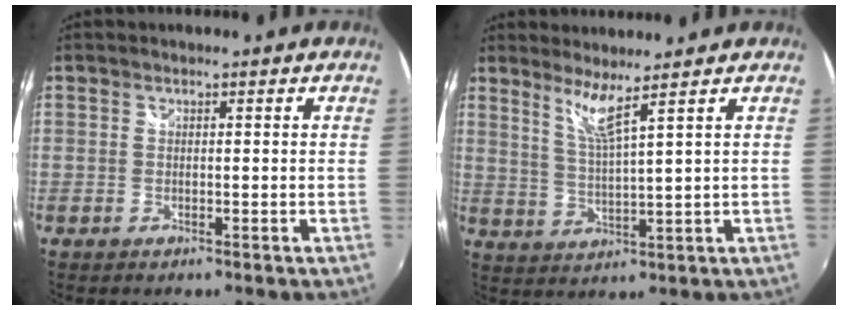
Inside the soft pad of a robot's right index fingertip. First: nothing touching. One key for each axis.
{"total": 4.8, "fx": 3.6, "fy": -1.1, "fz": 3.0, "tx": -0.061, "ty": -0.011, "tz": 0.071}